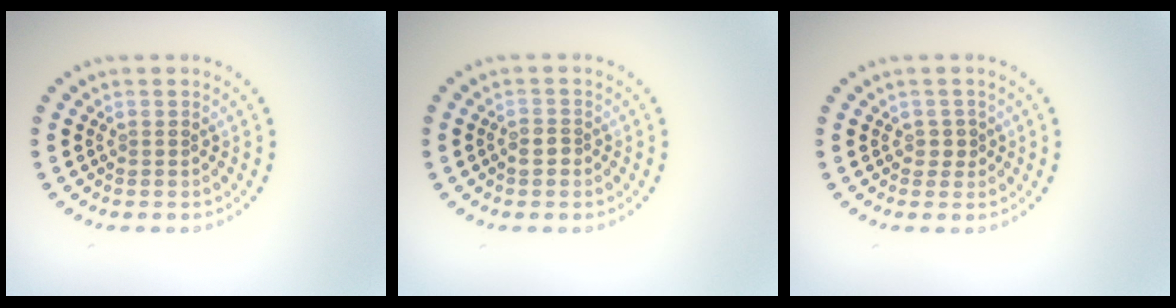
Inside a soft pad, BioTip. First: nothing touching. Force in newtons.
{"total": 1.3, "press": 1.2, "slide": 0.6}
{"total": 1.1, "press": 0.9, "slide": 0.6}